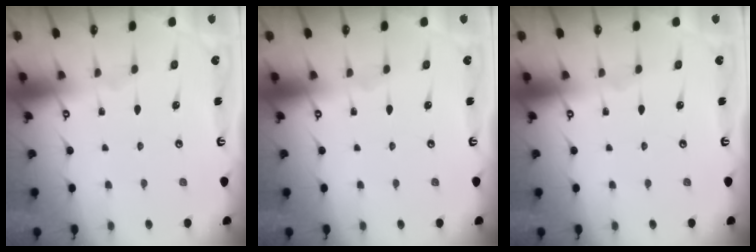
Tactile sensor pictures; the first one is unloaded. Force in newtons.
{"total": 0.0}
{"total": 0.0}